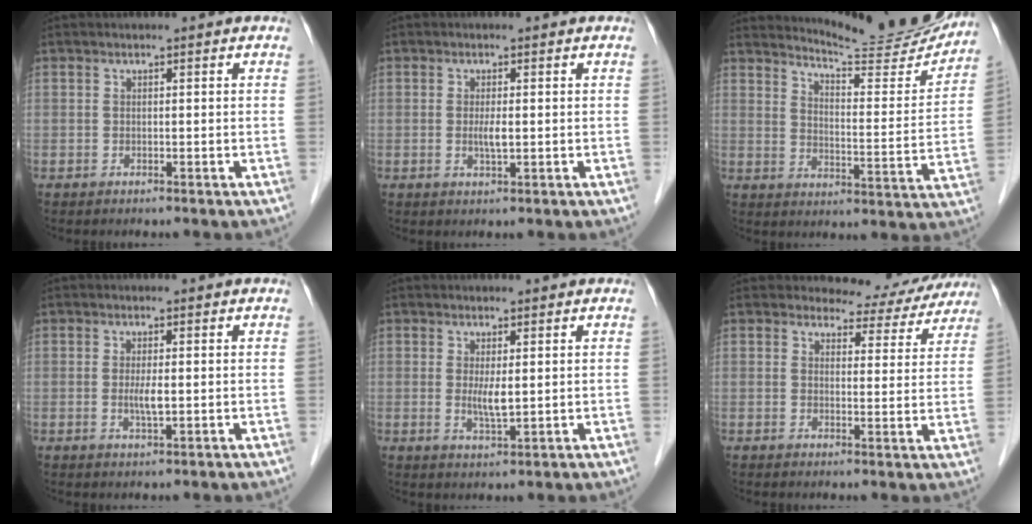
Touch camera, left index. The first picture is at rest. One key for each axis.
{"total": 2.1, "fx": -0.1, "fy": 0.4, "fz": 2.1, "tx": -0.045, "ty": -0.003, "tz": 0.000}
{"total": 15.8, "fx": 15.4, "fy": 0.5, "fz": 3.6, "tx": -0.056, "ty": -0.067, "tz": 0.196}
{"total": 2.5, "fx": -0.1, "fy": 0.4, "fz": 2.4, "tx": -0.052, "ty": -0.004, "tz": -0.001}
{"total": 3.1, "fx": 0.4, "fy": 0.5, "fz": 3.1, "tx": -0.062, "ty": -0.008, "tz": 0.010}
{"total": 7.9, "fx": 7.4, "fy": 2.7, "fz": 0.0, "tx": 0.011, "ty": -0.010, "tz": 0.074}